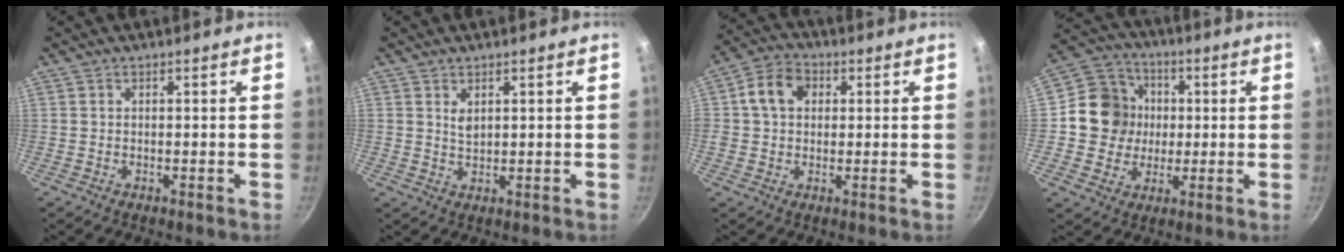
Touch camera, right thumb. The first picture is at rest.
{"total": 2.3, "force": [1.1, 1.3, 1.5], "torque": [-0.024, -0.008, 0.022]}
{"total": 7.7, "force": [1.7, 6.2, 4.3], "torque": [-0.055, 0.012, 0.014]}
{"total": 13.7, "force": [0.4, 12.8, 5.0], "torque": [-0.056, 0.023, -0.007]}